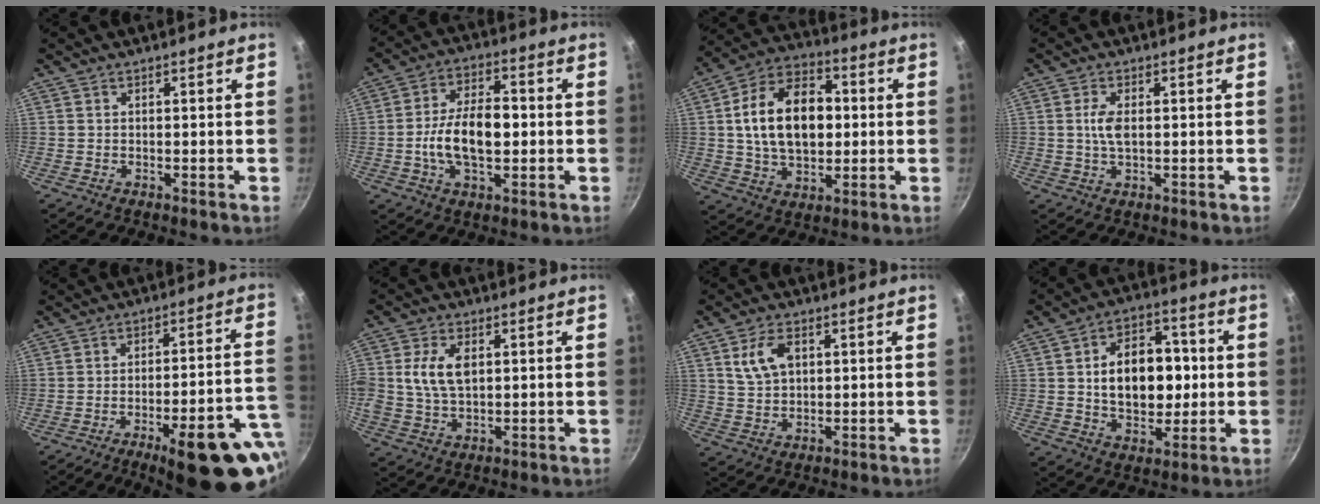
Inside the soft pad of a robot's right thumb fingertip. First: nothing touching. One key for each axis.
{"total": 12.4, "fx": -1.2, "fy": 6.7, "fz": 10.3, "tx": -0.168, "ty": 0.025, "tz": -0.027}
{"total": 18.1, "fx": 1.5, "fy": 11.9, "fz": 13.5, "tx": -0.196, "ty": 0.019, "tz": 0.018}
{"total": 2.3, "fx": 0.3, "fy": 1.1, "fz": 2.0, "tx": -0.041, "ty": 0.001, "tz": 0.006}
{"total": 20.8, "fx": -8.8, "fy": 6.2, "fz": 17.8, "tx": -0.193, "ty": 0.031, "tz": -0.115}
{"total": 8.6, "fx": 1.7, "fy": 5.2, "fz": 6.6, "tx": -0.120, "ty": 0.001, "tz": 0.029}
{"total": 7.1, "fx": 2.4, "fy": 4.5, "fz": 5.0, "tx": -0.083, "ty": -0.003, "tz": 0.046}
{"total": 16.1, "fx": 0.8, "fy": 11.0, "fz": 11.7, "tx": -0.137, "ty": 0.018, "tz": 0.014}